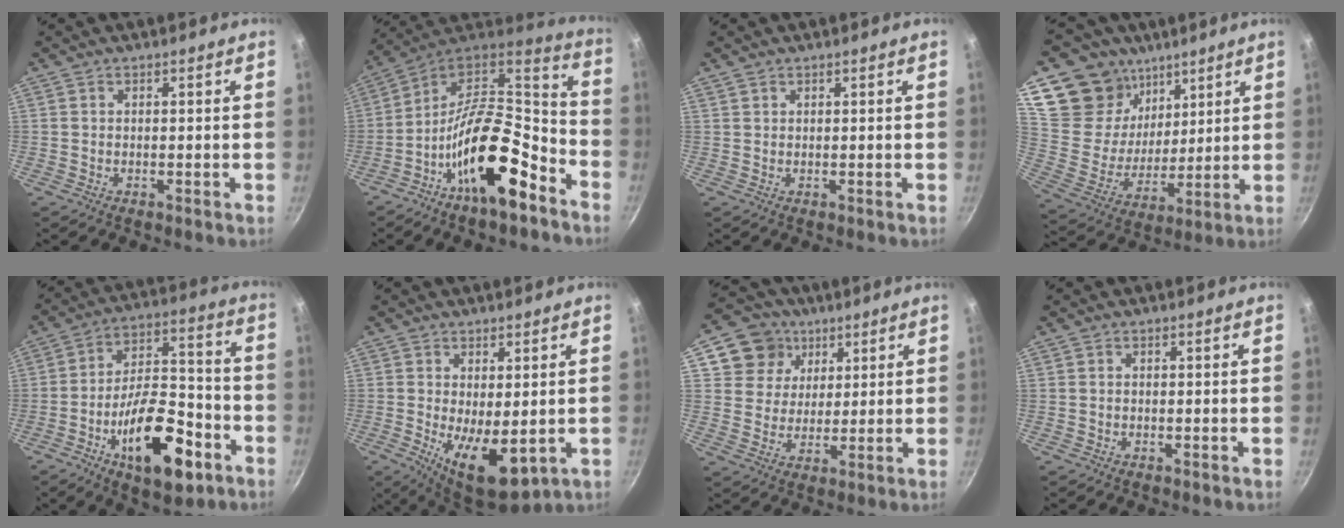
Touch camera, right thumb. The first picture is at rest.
{"total": 22.3, "force": [-11.0, 9.5, 17.0], "torque": [-0.250, 0.083, -0.197]}
{"total": 0.7, "force": [0.5, 0.4, 0.1], "torque": [0.000, -0.001, 0.008]}
{"total": 18.6, "force": [11.5, 13.6, 5.5], "torque": [-0.062, -0.068, 0.209]}
{"total": 19.9, "force": [-8.6, 9.1, 15.4], "torque": [-0.215, 0.059, -0.133]}
{"total": 10.5, "force": [-1.0, 4.8, 9.3], "torque": [-0.126, -0.020, -0.001]}
{"total": 10.2, "force": [4.9, 8.6, 2.6], "torque": [-0.012, -0.012, 0.078]}
{"total": 0.0}